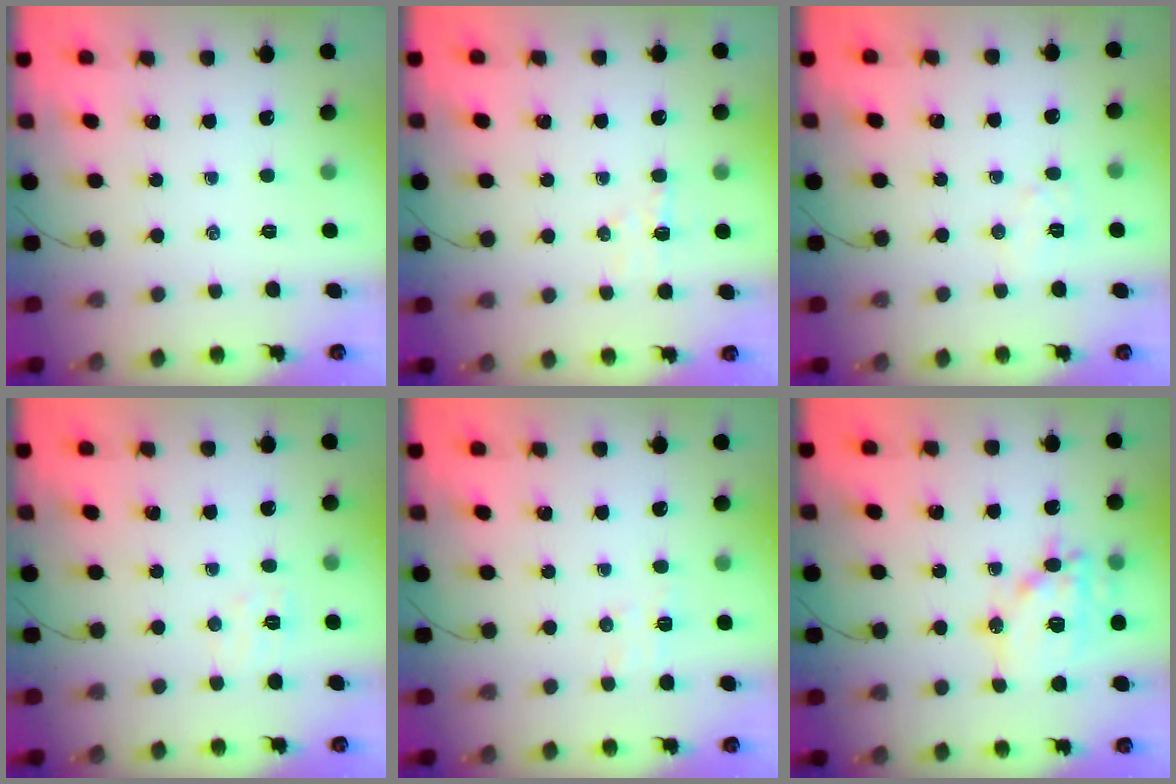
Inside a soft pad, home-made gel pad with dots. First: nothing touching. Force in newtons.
{"total": 4.5, "press": 4.4, "slide": 0.8}
{"total": 5.5, "press": 5.5, "slide": 0.9}
{"total": 4.5, "press": 4.4, "slide": 1.1}
{"total": 5.4, "press": 5.3, "slide": 0.8}
{"total": 15.3, "press": 15.2, "slide": 2.2}